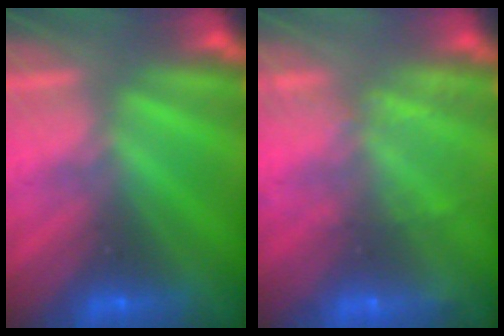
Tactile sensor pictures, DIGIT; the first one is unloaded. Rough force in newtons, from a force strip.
{"total": 2.3}